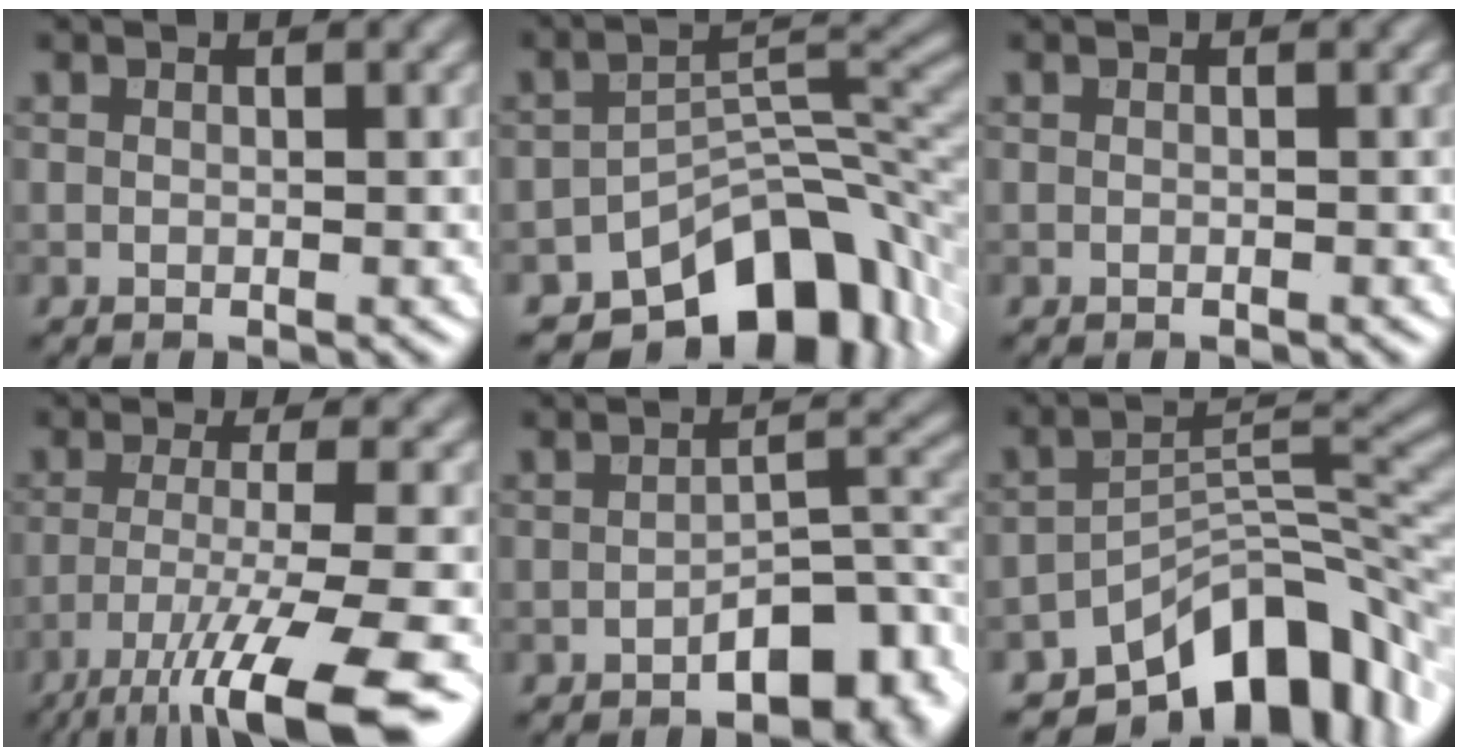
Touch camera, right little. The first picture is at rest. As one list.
[{"total": 10.7, "force": [-7.3, 5.1, 5.9], "torque": [-0.064, -0.006, -0.127]}, {"total": 0.0}, {"total": 11.5, "force": [-7.1, 2.2, 8.8], "torque": [-0.136, -0.010, -0.119]}, {"total": 5.1, "force": [-2.6, 2.3, 3.7], "torque": [-0.047, 0.011, -0.043]}, {"total": 10.3, "force": [-6.9, 4.5, 6.2], "torque": [-0.076, -0.002, -0.124]}]